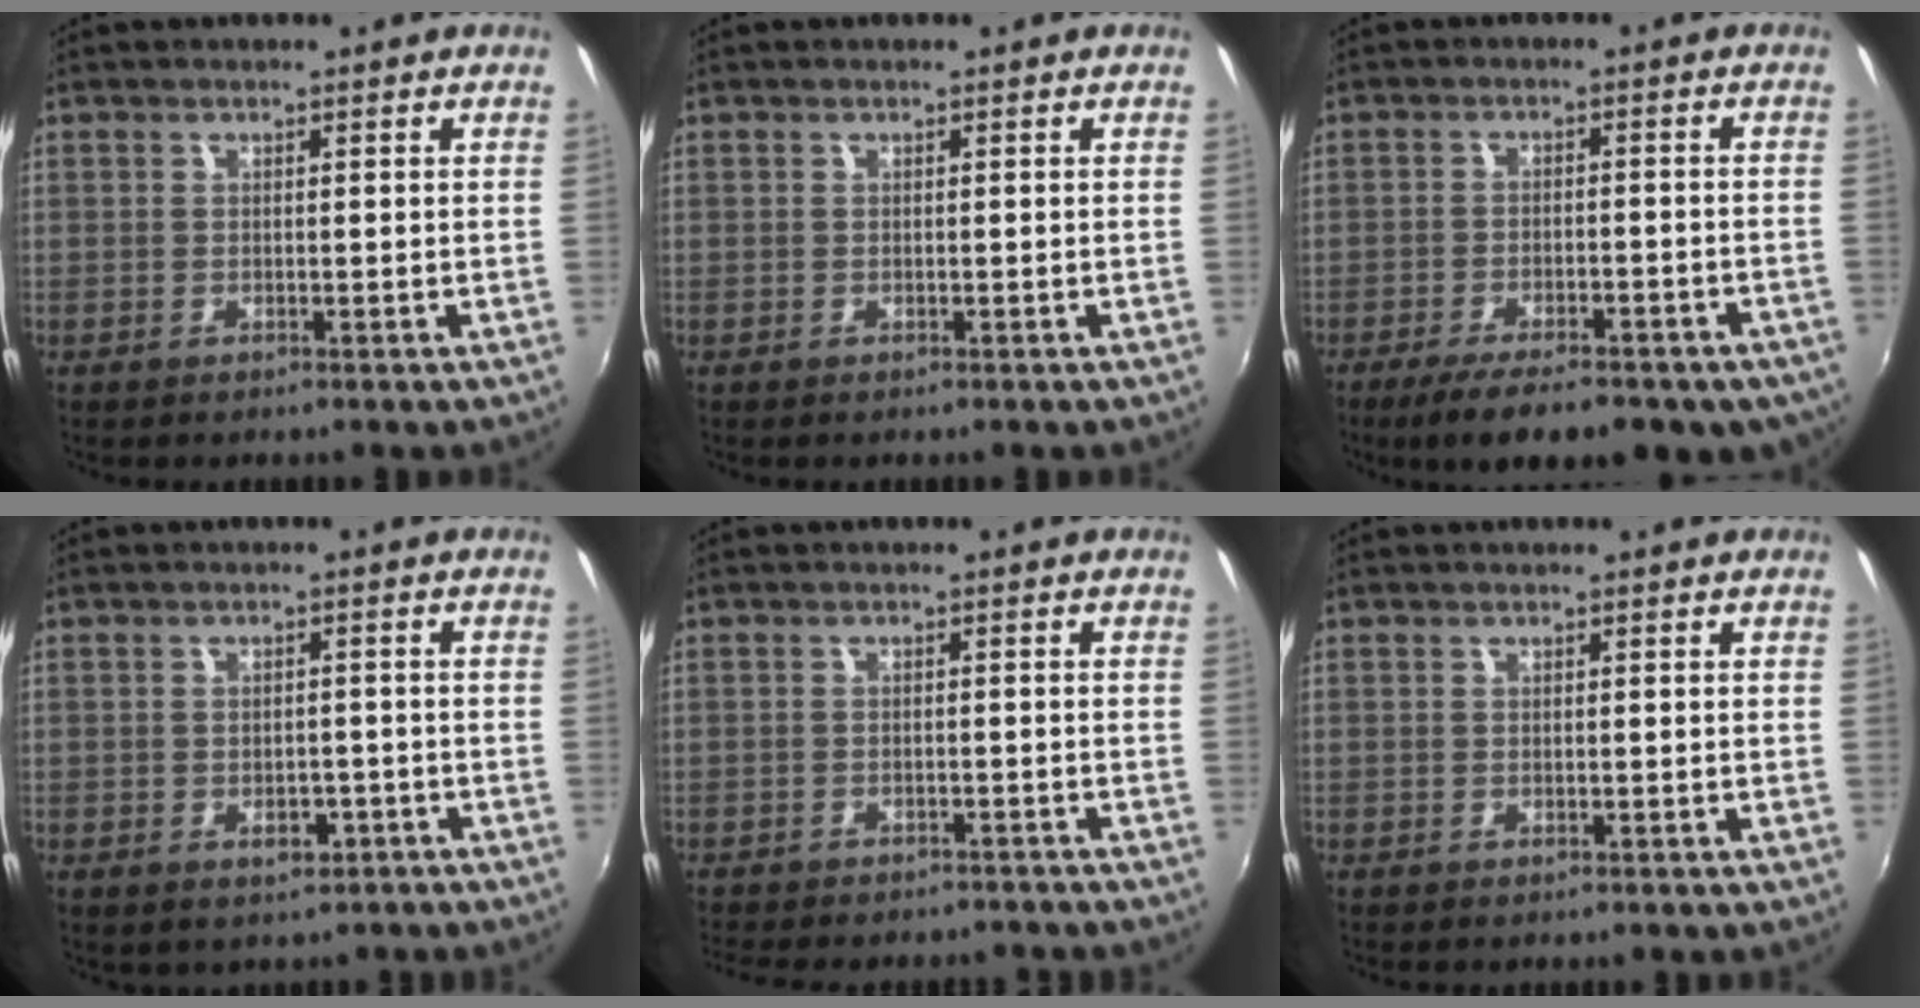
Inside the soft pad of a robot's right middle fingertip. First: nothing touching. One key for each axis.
{"total": 0.0}
{"total": 16.5, "fx": -11.7, "fy": 6.0, "fz": 10.0, "tx": -0.177, "ty": -0.035, "tz": -0.155}
{"total": 4.3, "fx": -2.4, "fy": 3.0, "fz": 2.0, "tx": -0.041, "ty": 0.000, "tz": -0.024}
{"total": 11.5, "fx": -10.1, "fy": 3.5, "fz": 4.3, "tx": -0.099, "ty": -0.017, "tz": -0.137}
{"total": 0.0}